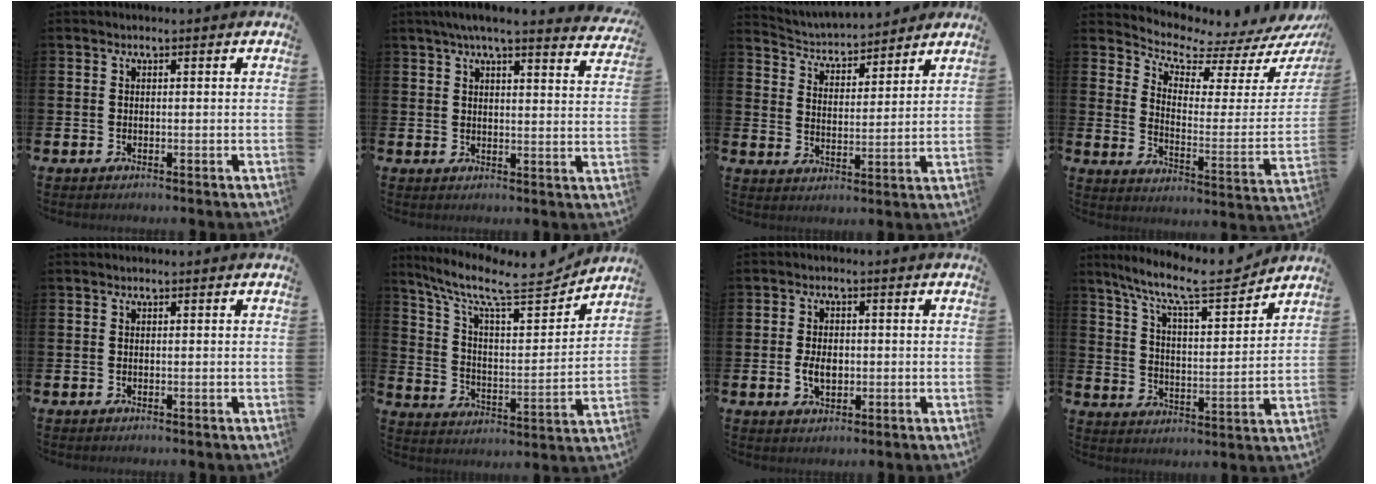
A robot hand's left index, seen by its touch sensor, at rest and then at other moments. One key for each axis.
{"total": 5.3, "fx": 4.7, "fy": 0.1, "fz": 2.3, "tx": -0.045, "ty": -0.021, "tz": 0.081}
{"total": 4.3, "fx": 4.2, "fy": 0.9, "fz": 0.3, "tx": -0.031, "ty": -0.036, "tz": 0.069}
{"total": 5.1, "fx": 4.8, "fy": 1.4, "fz": 1.1, "tx": -0.039, "ty": -0.065, "tz": 0.072}
{"total": 0.0}
{"total": 10.6, "fx": 8.8, "fy": 2.4, "fz": 5.4, "tx": -0.130, "ty": -0.061, "tz": 0.144}
{"total": 3.5, "fx": -0.4, "fy": 2.3, "fz": 2.6, "tx": -0.033, "ty": -0.001, "tz": -0.012}
{"total": 9.7, "fx": 8.5, "fy": 1.5, "fz": 4.3, "tx": -0.114, "ty": -0.055, "tz": 0.145}